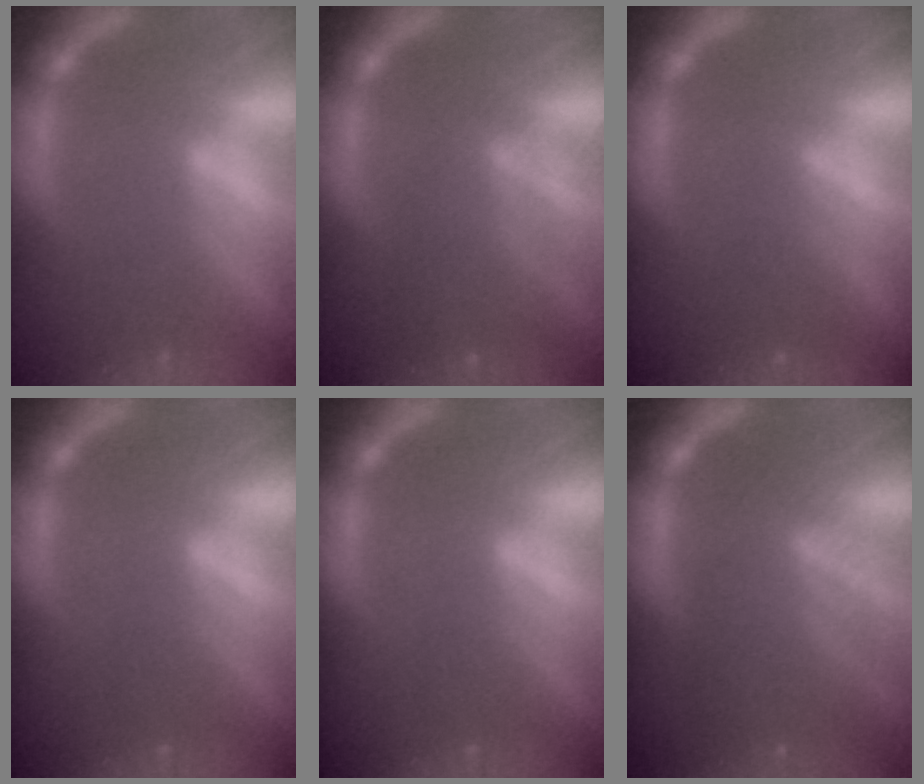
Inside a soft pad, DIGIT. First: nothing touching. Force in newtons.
{"total": 5.1}
{"total": 1.9}
{"total": 1.5}
{"total": 1.5}
{"total": 7.1}